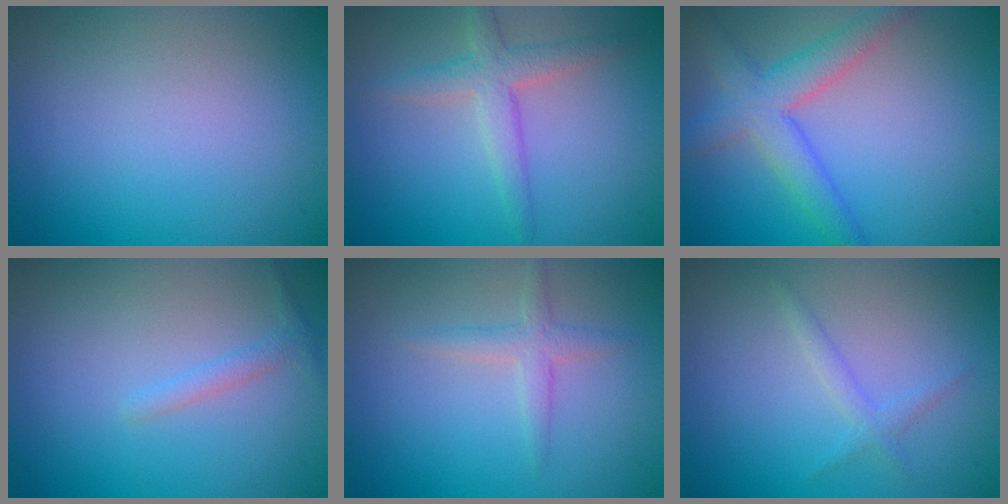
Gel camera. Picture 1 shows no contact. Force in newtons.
{"total": 3.2, "press": 3.2, "slide": 0.2}
{"total": 4.7, "press": 4.7, "slide": 0.3}
{"total": 1.2, "press": 1.2, "slide": 0.0}
{"total": 1.9, "press": 1.9, "slide": 0.1}
{"total": 1.4, "press": 1.4, "slide": 0.1}